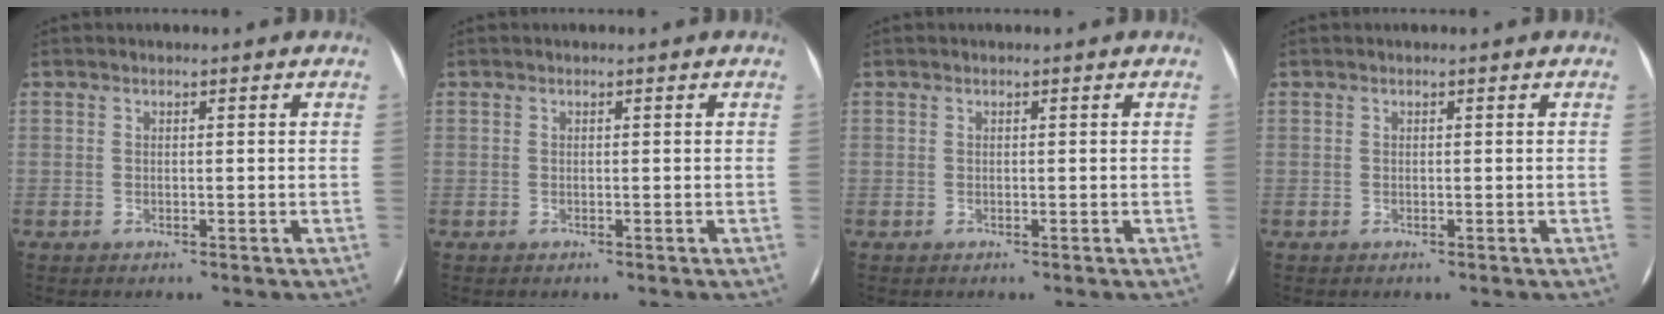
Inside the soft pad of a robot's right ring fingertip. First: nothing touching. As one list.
[{"total": 0.0}, {"total": 0.0}, {"total": 0.0}]